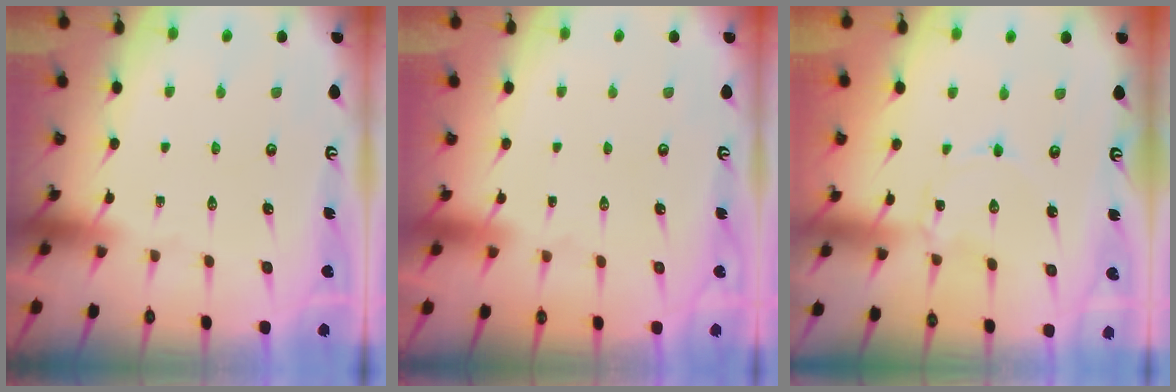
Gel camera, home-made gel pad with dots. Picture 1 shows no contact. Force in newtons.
{"total": 1.6, "press": 1.6, "slide": 0.1}
{"total": 1.4, "press": 1.4, "slide": 0.1}